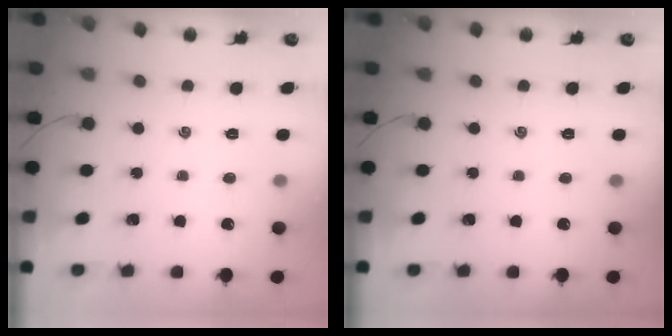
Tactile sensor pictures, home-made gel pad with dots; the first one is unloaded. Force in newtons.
{"total": 0.0}